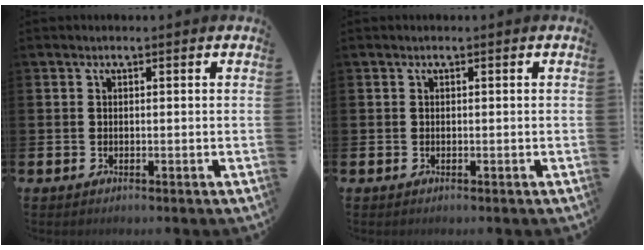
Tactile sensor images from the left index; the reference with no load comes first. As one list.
[{"total": 0.0}]